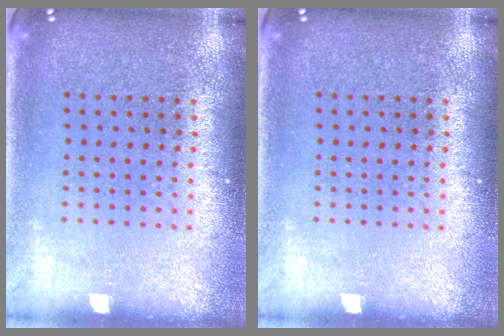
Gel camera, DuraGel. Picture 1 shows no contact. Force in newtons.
{"total": 0.0}